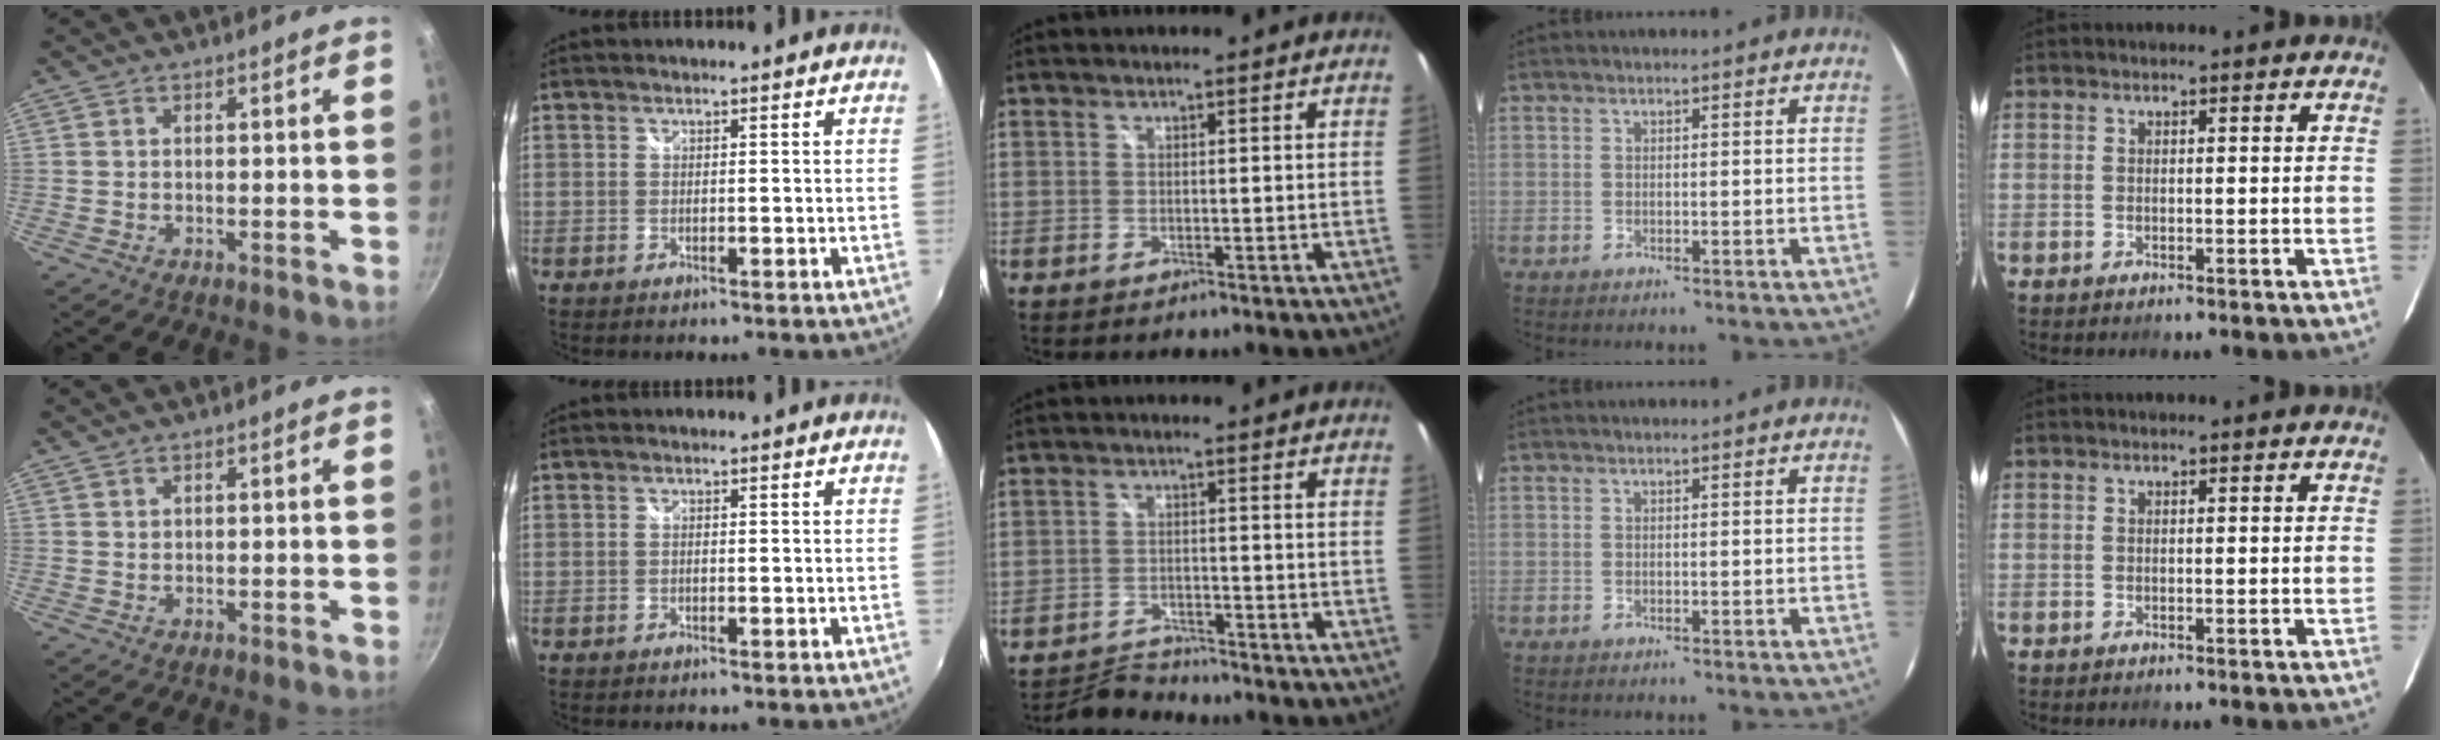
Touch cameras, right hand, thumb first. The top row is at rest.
{"thumb": {"total": 0.6, "force": [0.5, 0.2, 0.1], "torque": [0.000, -0.005, 0.010]}, "middle": {"total": 4.5, "force": [-4.4, 0.7, -0.4], "torque": [-0.008, 0.011, -0.082]}}